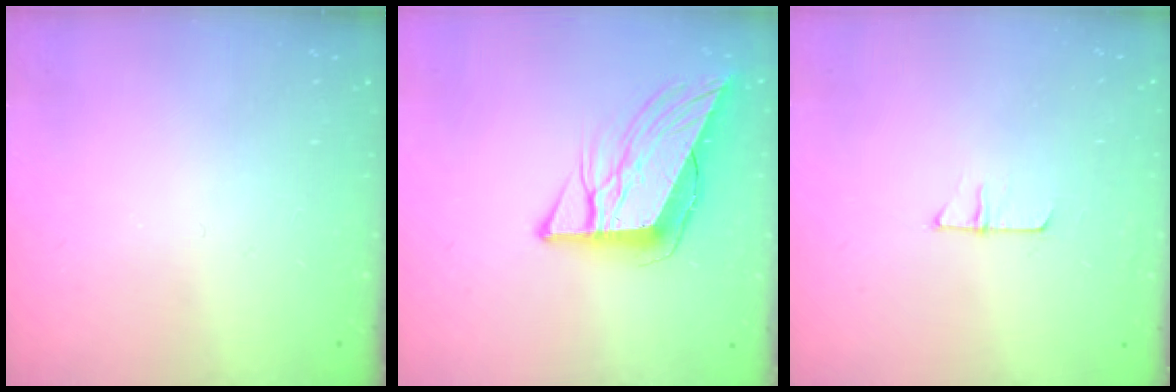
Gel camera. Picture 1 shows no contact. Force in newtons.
{"total": 11.1, "press": 10.3, "slide": 4.0}
{"total": 5.7, "press": 5.6, "slide": 0.6}